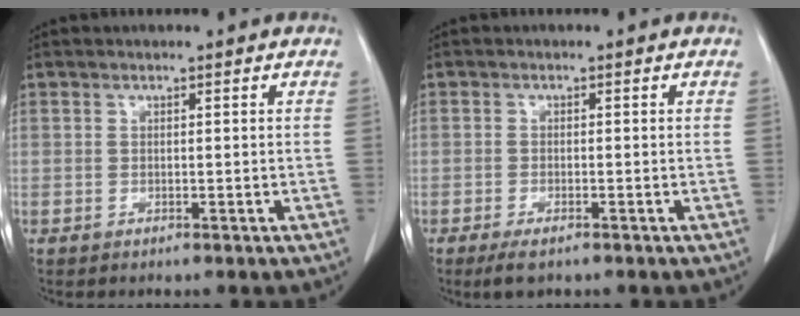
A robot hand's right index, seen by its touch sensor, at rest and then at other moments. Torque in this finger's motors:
{"motor_torque": [0.20, -0.17, 0.13, 0.02]}